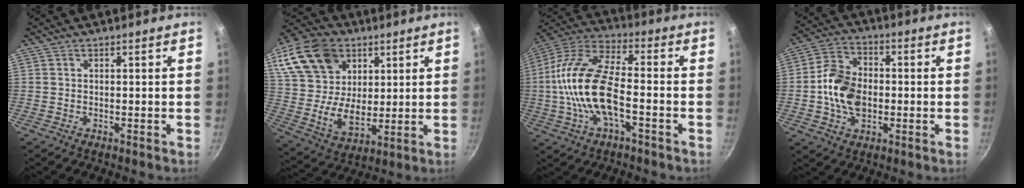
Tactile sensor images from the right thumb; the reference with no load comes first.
{"total": 23.5, "force": [10.6, 16.6, 12.8], "torque": [-0.244, -0.013, 0.203]}
{"total": 17.7, "force": [-3.2, 7.8, 15.6], "torque": [-0.298, 0.039, -0.077]}
{"total": 12.0, "force": [-1.2, 8.4, 8.4], "torque": [-0.135, 0.019, -0.033]}